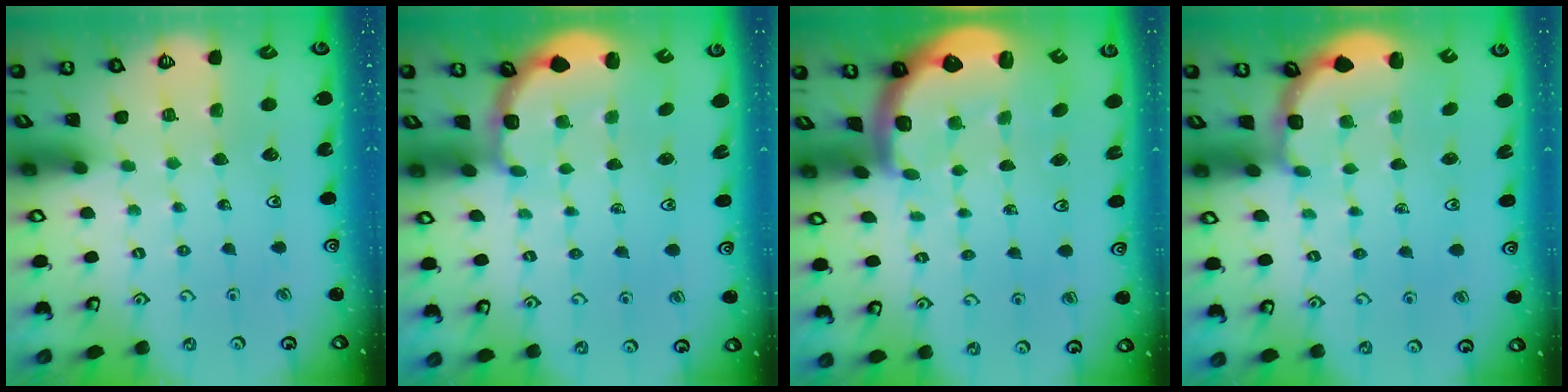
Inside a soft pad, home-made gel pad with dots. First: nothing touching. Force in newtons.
{"total": 3.1, "press": 2.2, "slide": 2.1}
{"total": 2.8, "press": 2.4, "slide": 1.4}
{"total": 3.1, "press": 2.2, "slide": 2.2}